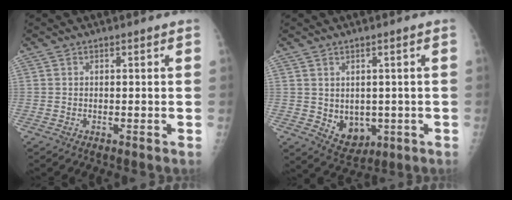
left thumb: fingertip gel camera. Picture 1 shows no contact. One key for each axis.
{"total": 6.8, "fx": -0.9, "fy": 5.2, "fz": 4.3, "tx": -0.037, "ty": -0.004, "tz": 0.008}